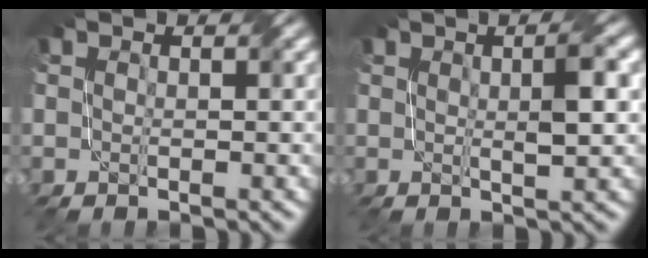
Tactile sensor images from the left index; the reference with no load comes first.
{"total": 3.1, "force": [0.7, 0.5, 3.0], "torque": [-0.044, 0.004, 0.012]}